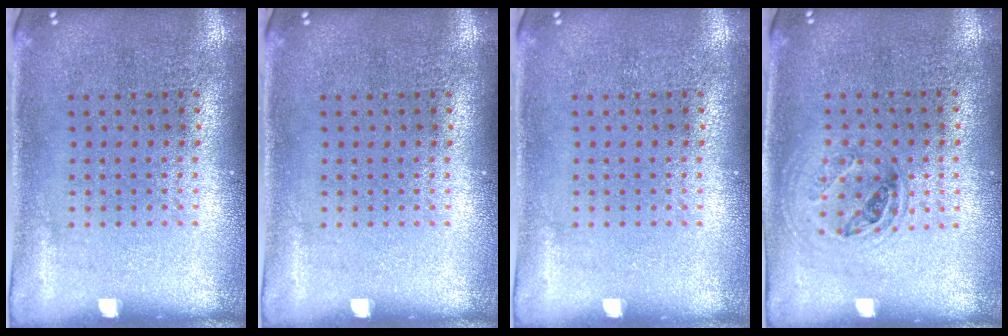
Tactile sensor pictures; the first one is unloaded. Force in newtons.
{"total": 0.0}
{"total": 0.0}
{"total": 1.0, "press": 0.9, "slide": 0.3}